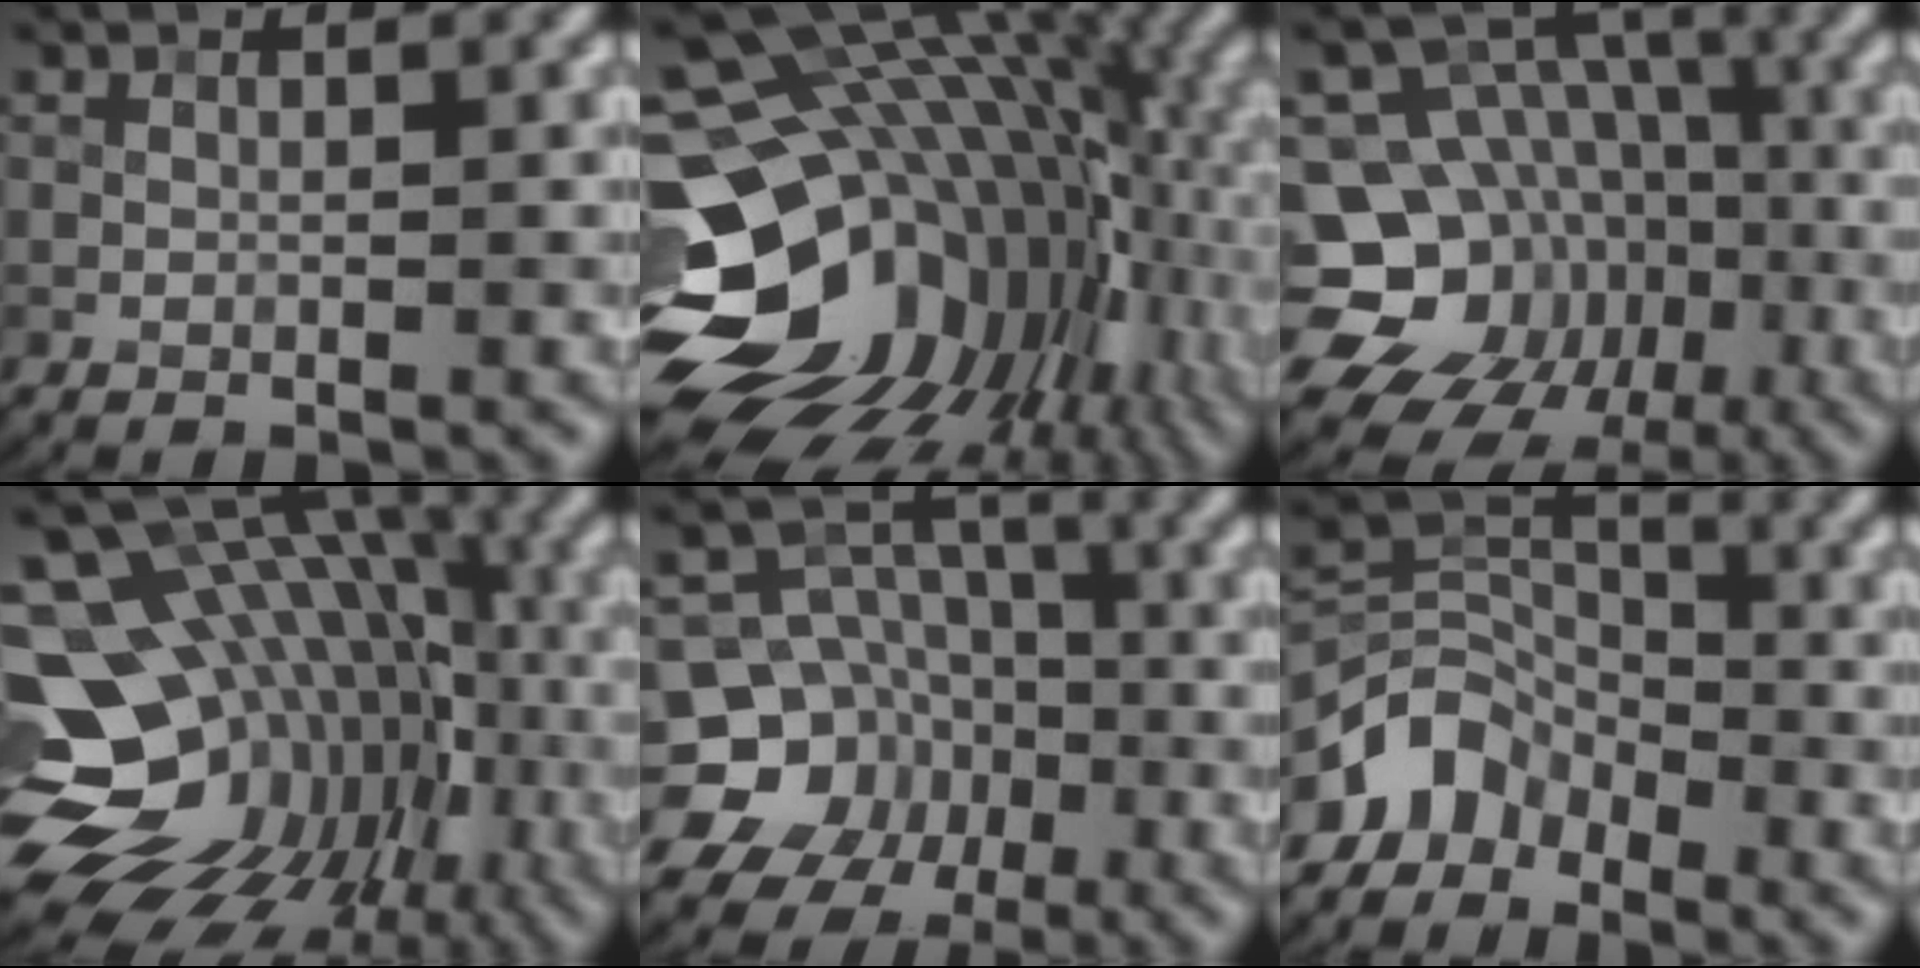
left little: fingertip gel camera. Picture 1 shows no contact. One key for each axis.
{"total": 18.7, "fx": -1.8, "fy": 13.2, "fz": 13.1, "tx": -0.243, "ty": -0.021, "tz": -0.017}
{"total": 16.5, "fx": -6.1, "fy": 14.0, "fz": 6.1, "tx": -0.119, "ty": -0.004, "tz": -0.110}
{"total": 17.7, "fx": -3.9, "fy": 12.6, "fz": 11.8, "tx": -0.175, "ty": 0.004, "tz": -0.034}
{"total": 12.3, "fx": -5.6, "fy": 10.3, "fz": 3.8, "tx": -0.060, "ty": -0.018, "tz": -0.112}
{"total": 4.5, "fx": -3.3, "fy": 2.7, "fz": 1.2, "tx": -0.013, "ty": 0.007, "tz": -0.074}